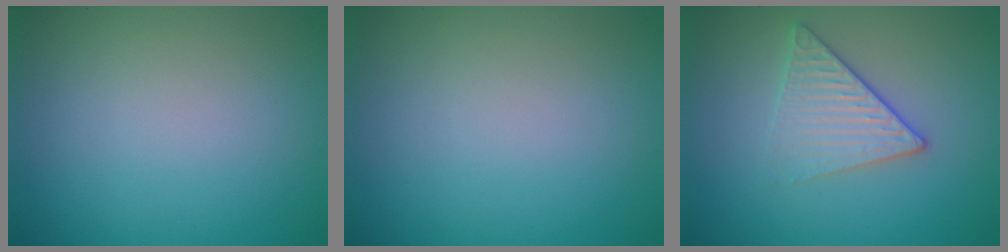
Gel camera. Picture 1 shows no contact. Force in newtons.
{"total": 0.0}
{"total": 3.2, "press": 2.8, "slide": 1.6}